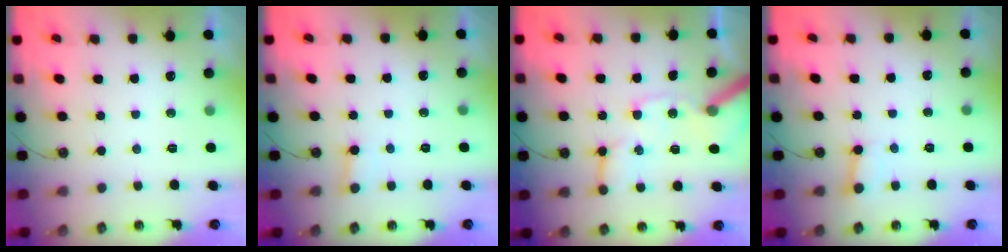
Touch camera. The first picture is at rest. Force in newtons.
{"total": 2.6, "press": 2.6, "slide": 0.1}
{"total": 13.6, "press": 13.5, "slide": 1.8}
{"total": 3.7, "press": 3.6, "slide": 0.4}